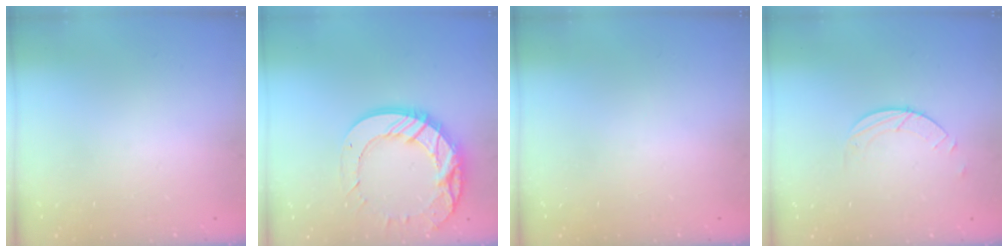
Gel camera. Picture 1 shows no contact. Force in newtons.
{"total": 17.3, "press": 17.2, "slide": 1.8}
{"total": 0.0}
{"total": 2.0, "press": 2.0, "slide": 0.2}